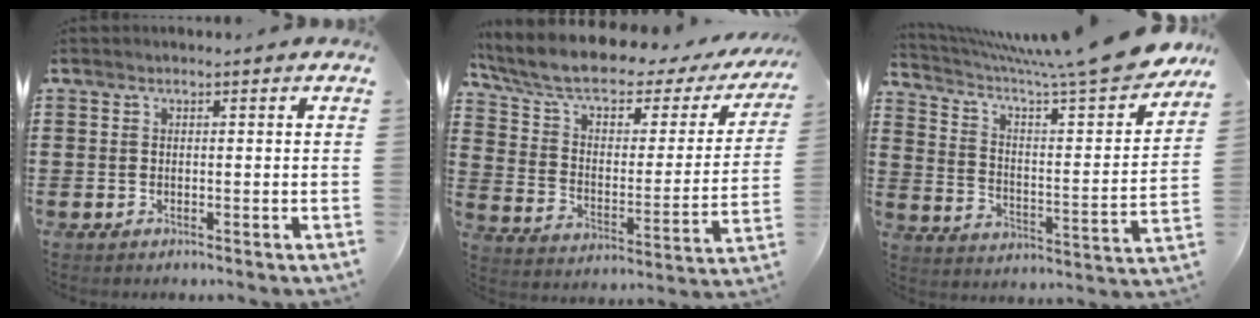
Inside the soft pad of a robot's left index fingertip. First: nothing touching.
{"total": 8.3, "force": [5.6, 2.8, 5.4], "torque": [-0.125, -0.033, 0.092]}
{"total": 9.6, "force": [8.1, 0.2, 5.2], "torque": [-0.110, -0.067, 0.127]}